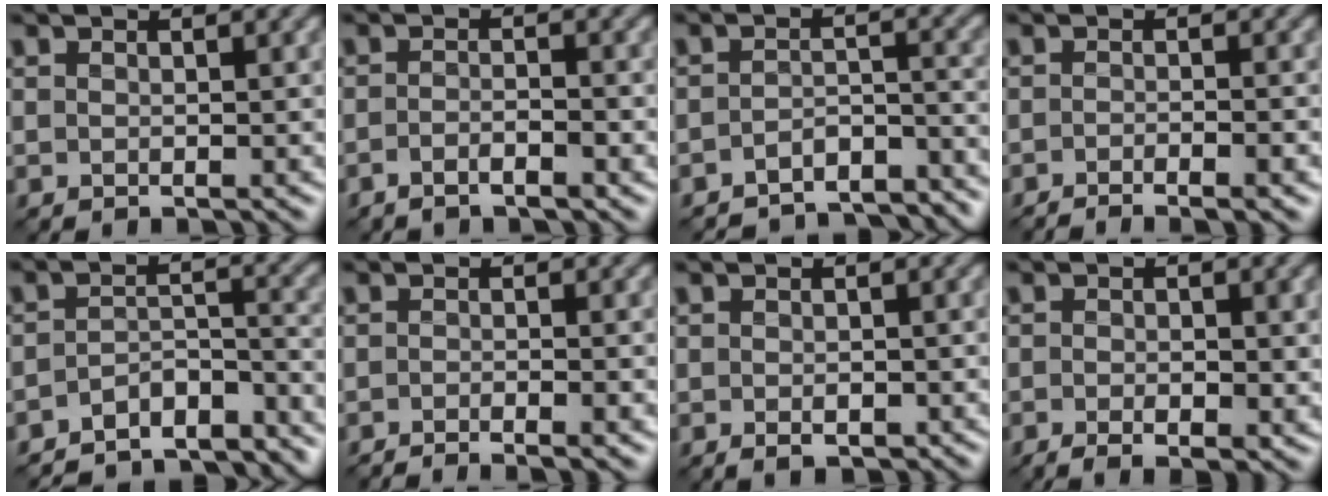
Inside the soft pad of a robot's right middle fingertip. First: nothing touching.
{"total": 1.8, "force": [-1.3, 0.4, 1.2], "torque": [-0.023, 0.001, -0.027]}
{"total": 6.5, "force": [-6.2, 1.4, 1.5], "torque": [-0.029, -0.015, -0.088]}
{"total": 3.6, "force": [-2.4, 0.6, 2.7], "torque": [-0.039, 0.000, -0.030]}
{"total": 8.7, "force": [-8.0, 2.5, 2.4], "torque": [-0.043, -0.011, -0.113]}
{"total": 2.5, "force": [-1.7, 0.2, 1.8], "torque": [-0.033, -0.003, -0.027]}
{"total": 1.4, "force": [-0.6, 0.7, 1.0], "torque": [-0.015, -0.001, -0.009]}
{"total": 3.1, "force": [-0.8, 1.3, 2.7], "torque": [-0.043, -0.006, -0.009]}